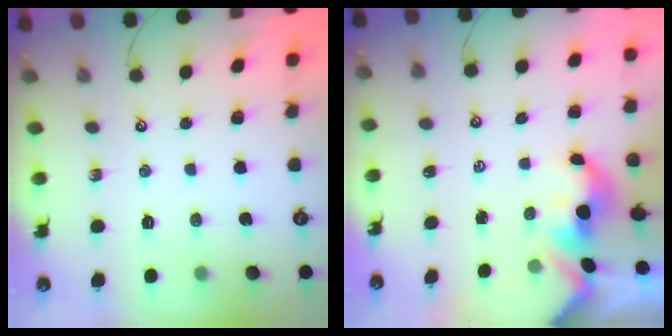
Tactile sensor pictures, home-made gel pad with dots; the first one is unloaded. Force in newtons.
{"total": 1.6, "press": 1.6, "slide": 0.2}